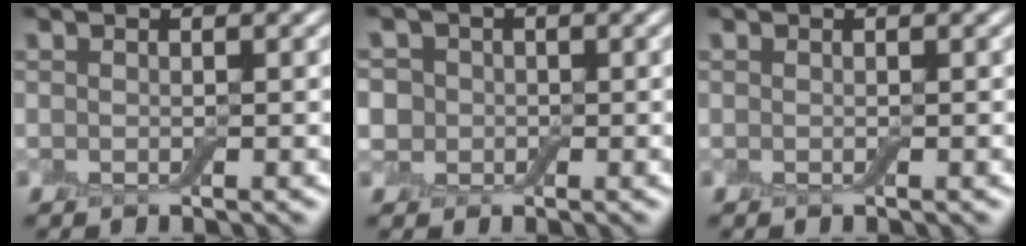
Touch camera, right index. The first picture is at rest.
{"total": 4.3, "force": [0.6, 4.0, 1.6], "torque": [-0.013, 0.023, -0.020]}
{"total": 0.0}